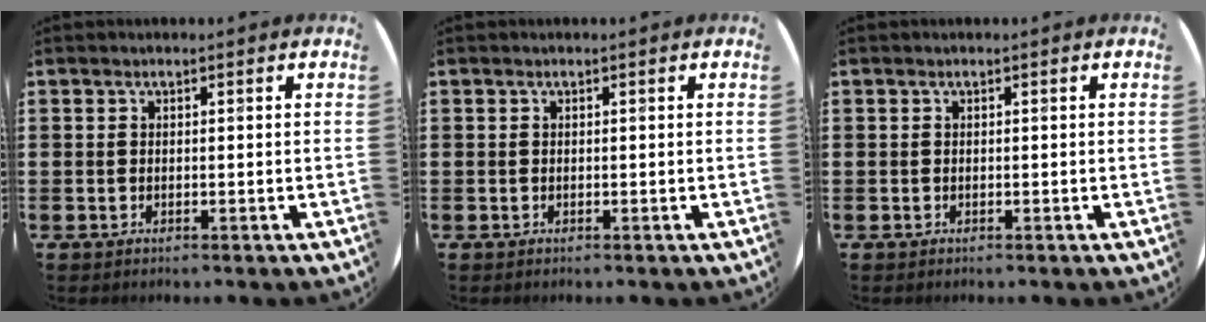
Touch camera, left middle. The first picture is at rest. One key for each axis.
{"total": 0.0}
{"total": 0.0}